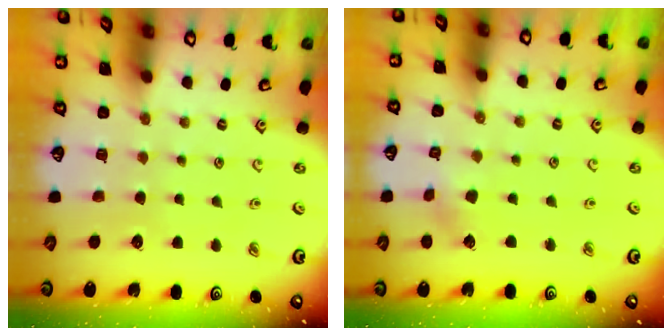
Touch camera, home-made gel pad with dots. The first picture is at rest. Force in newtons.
{"total": 2.9, "press": 2.9, "slide": 0.7}